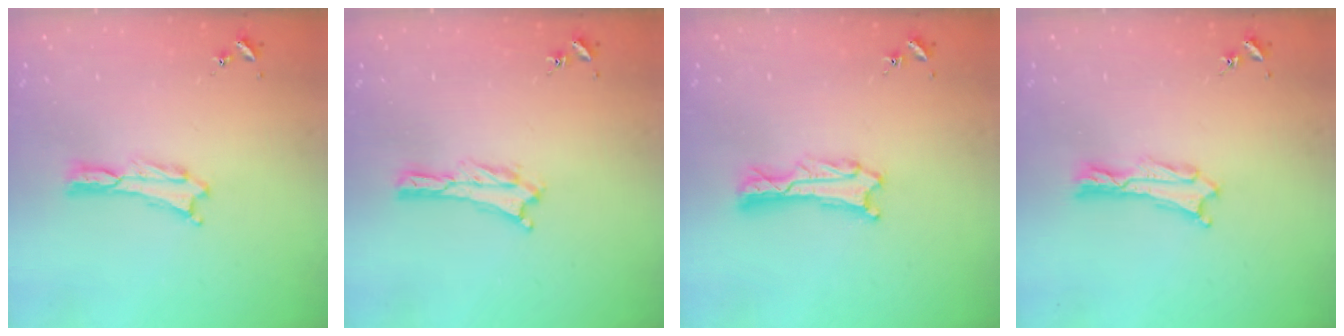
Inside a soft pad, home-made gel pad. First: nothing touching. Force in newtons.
{"total": 0.0}
{"total": 1.2, "press": 1.2, "slide": 0.1}
{"total": 0.7, "press": 0.6, "slide": 0.2}